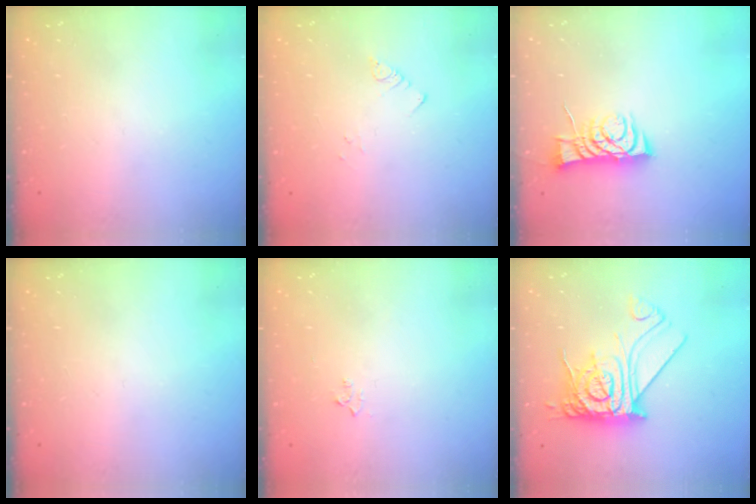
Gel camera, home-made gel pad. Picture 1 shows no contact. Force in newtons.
{"total": 1.9, "press": 1.9, "slide": 0.2}
{"total": 7.8, "press": 7.7, "slide": 0.6}
{"total": 0.0}
{"total": 2.9, "press": 2.8, "slide": 0.4}
{"total": 15.8, "press": 15.7, "slide": 1.4}